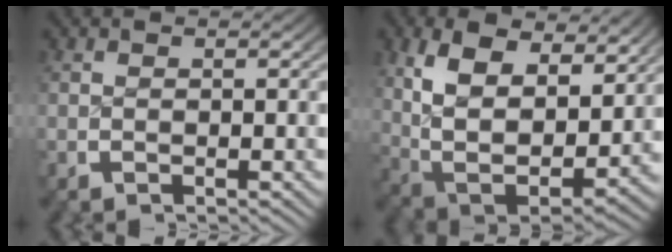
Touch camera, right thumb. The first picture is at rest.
{"total": 12.0, "force": [0.7, 8.4, 8.6], "torque": [-0.214, -0.064, 0.038]}